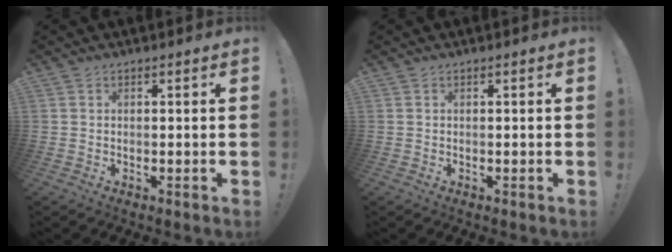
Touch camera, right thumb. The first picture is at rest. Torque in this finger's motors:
{"motor_torque": [-0.01, 0.01, -0.08, 0.09, 0.01]}